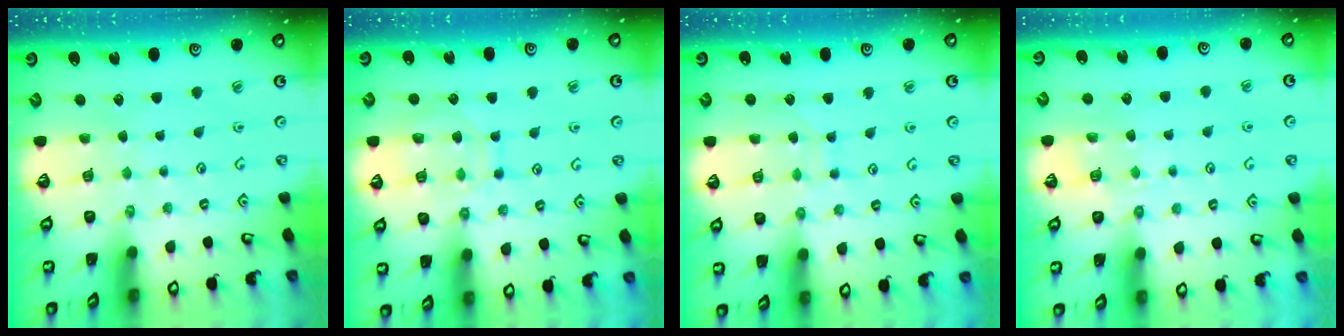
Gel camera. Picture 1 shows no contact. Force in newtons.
{"total": 10.6, "press": 10.6, "slide": 1.1}
{"total": 6.7, "press": 6.7, "slide": 0.6}
{"total": 4.9, "press": 4.8, "slide": 1.2}